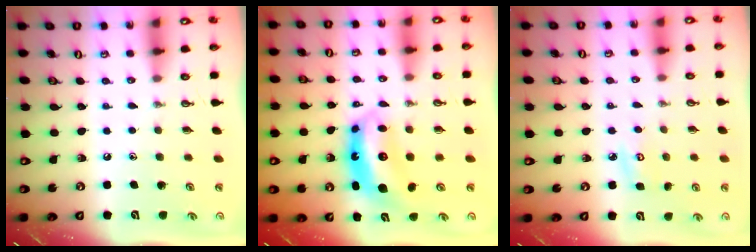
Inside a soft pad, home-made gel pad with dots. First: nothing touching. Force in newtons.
{"total": 7.3, "press": 7.3, "slide": 1.1}
{"total": 5.5, "press": 5.5, "slide": 0.5}